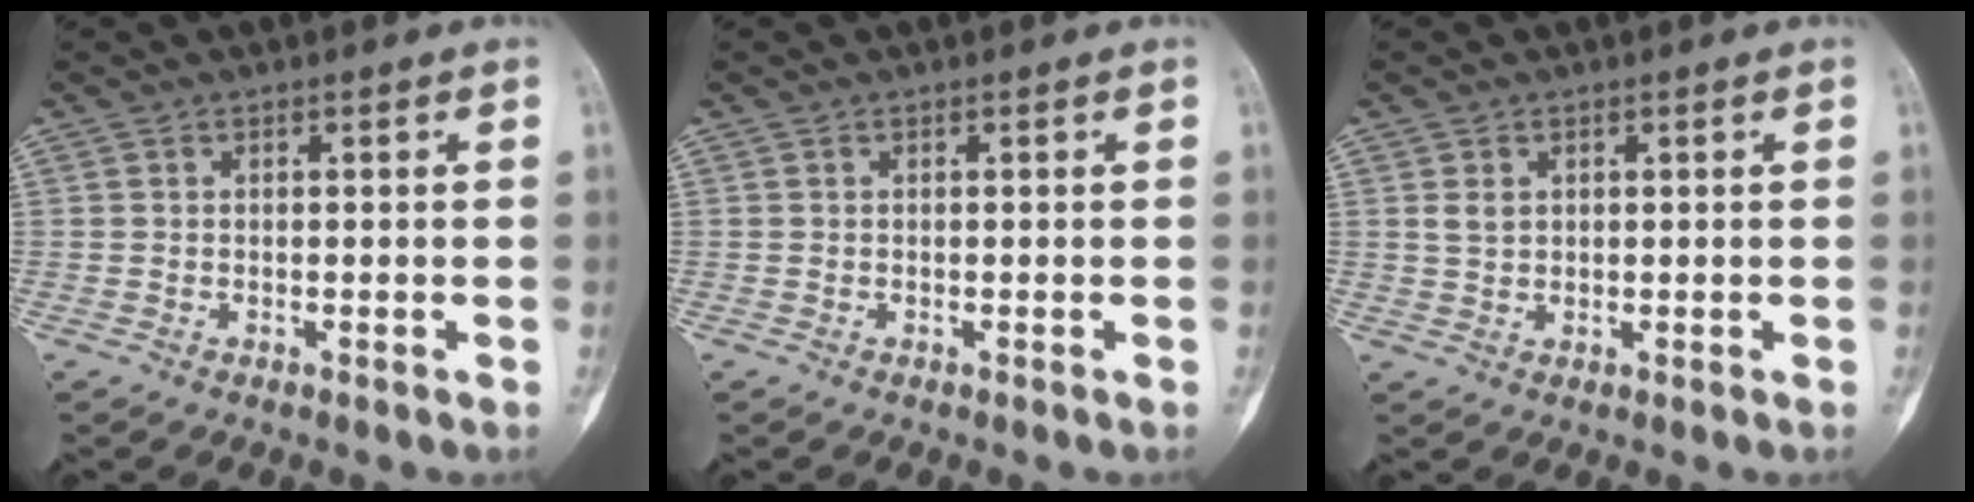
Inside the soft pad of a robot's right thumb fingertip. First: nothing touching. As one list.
[{"total": 0.0}, {"total": 2.1, "force": [0.7, 1.6, 1.3], "torque": [-0.019, -0.002, 0.019]}]